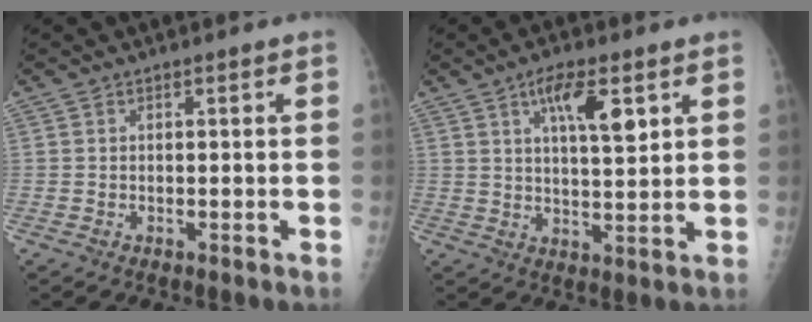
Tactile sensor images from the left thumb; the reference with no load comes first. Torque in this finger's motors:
{"motor_torque": [1.37, 1.18, 0.78, -0.19, 0.07]}